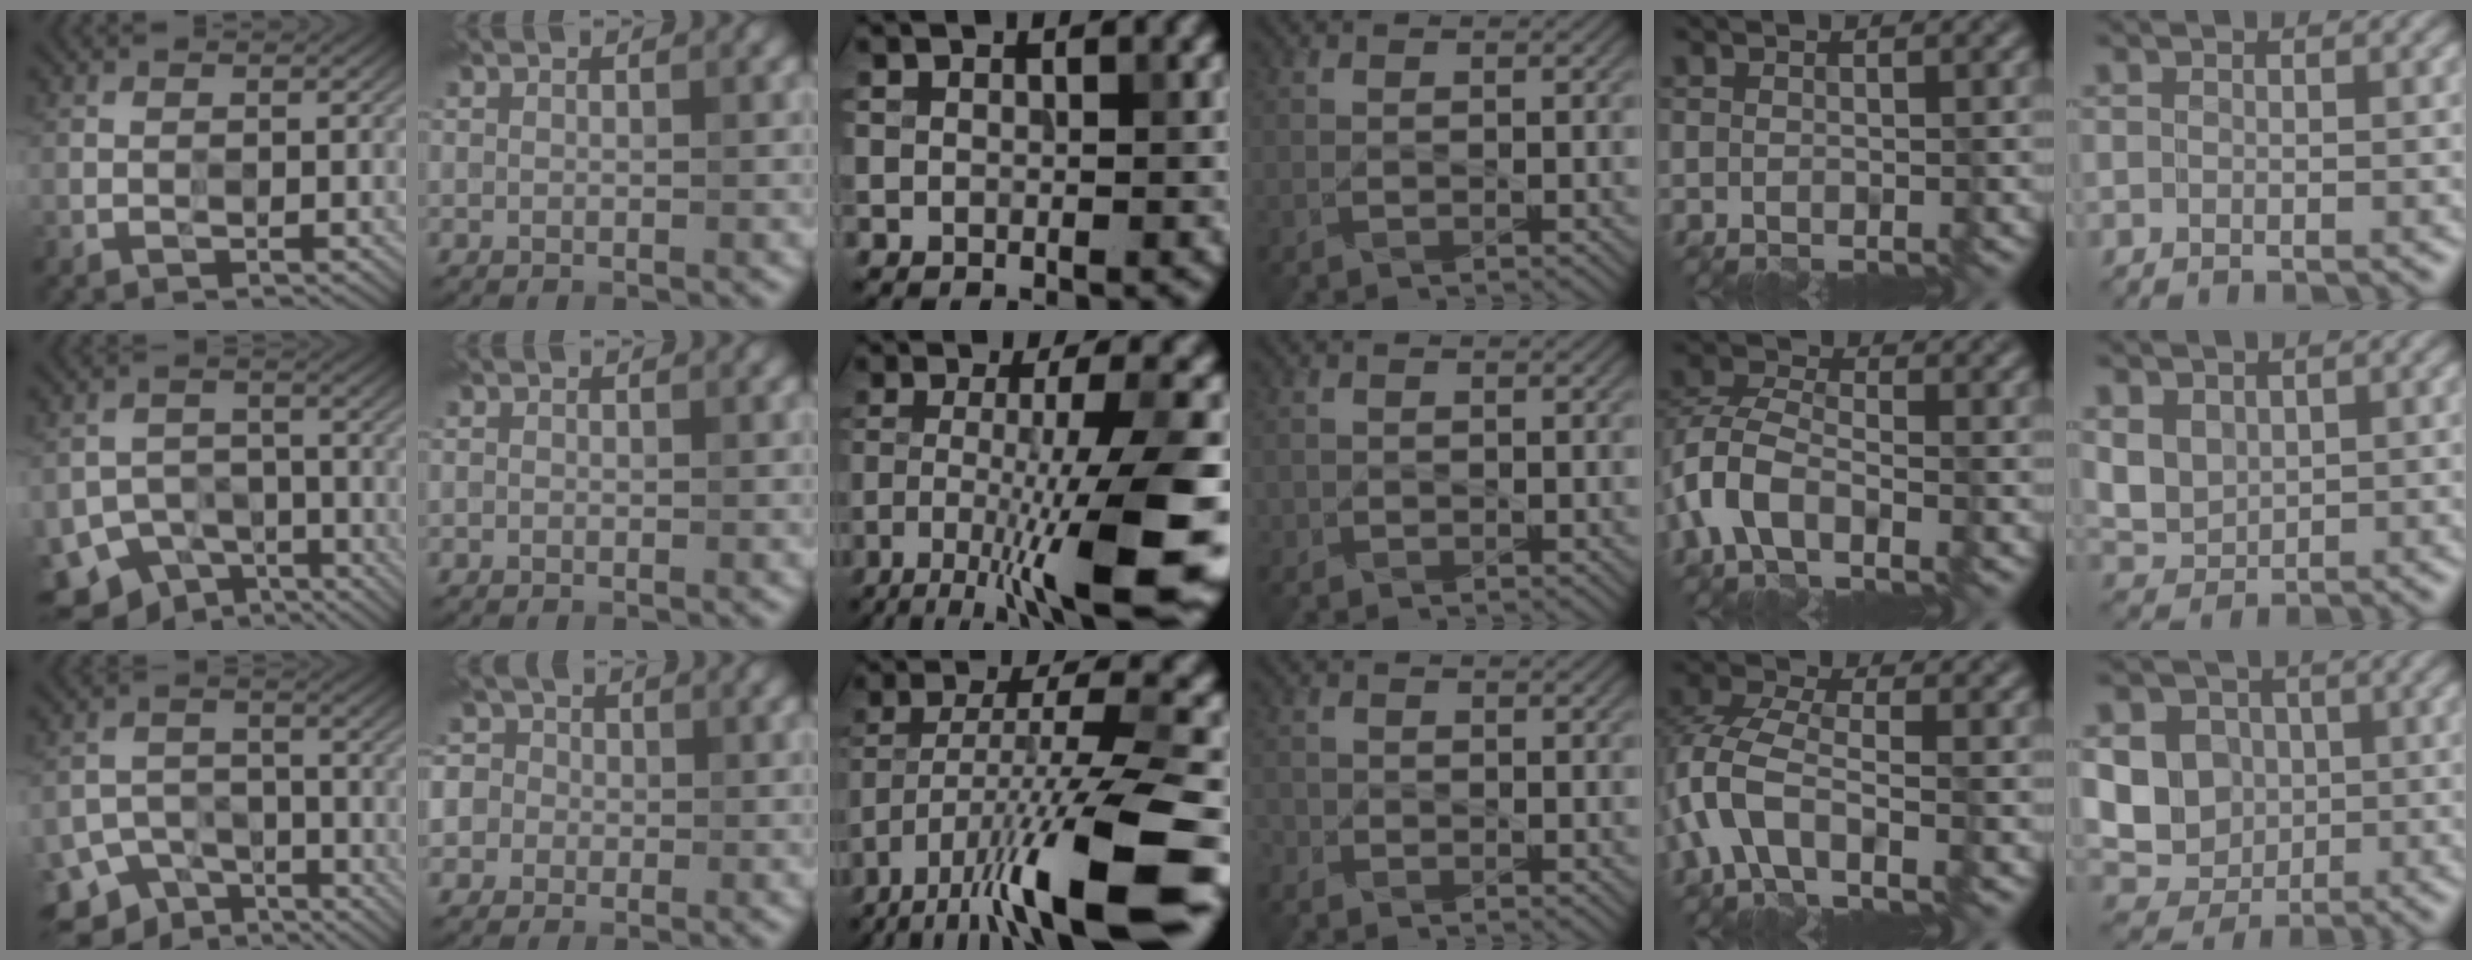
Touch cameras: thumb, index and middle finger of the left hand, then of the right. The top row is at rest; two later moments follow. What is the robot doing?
{"motion": "wipe", "object": "plastic plate"}